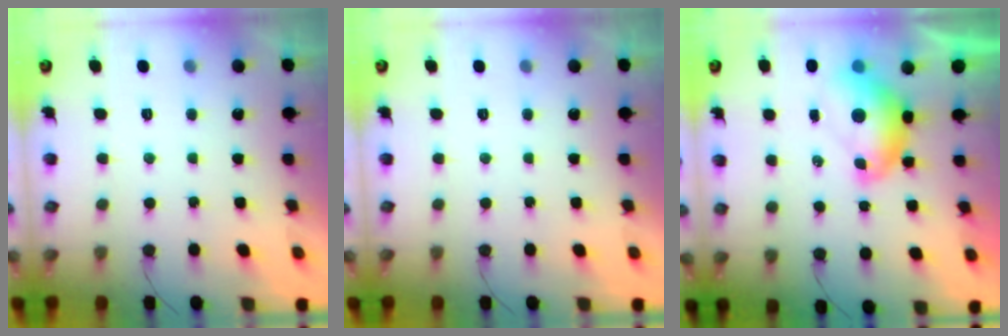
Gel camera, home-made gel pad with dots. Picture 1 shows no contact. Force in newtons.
{"total": 0.0}
{"total": 9.2, "press": 9.1, "slide": 0.9}